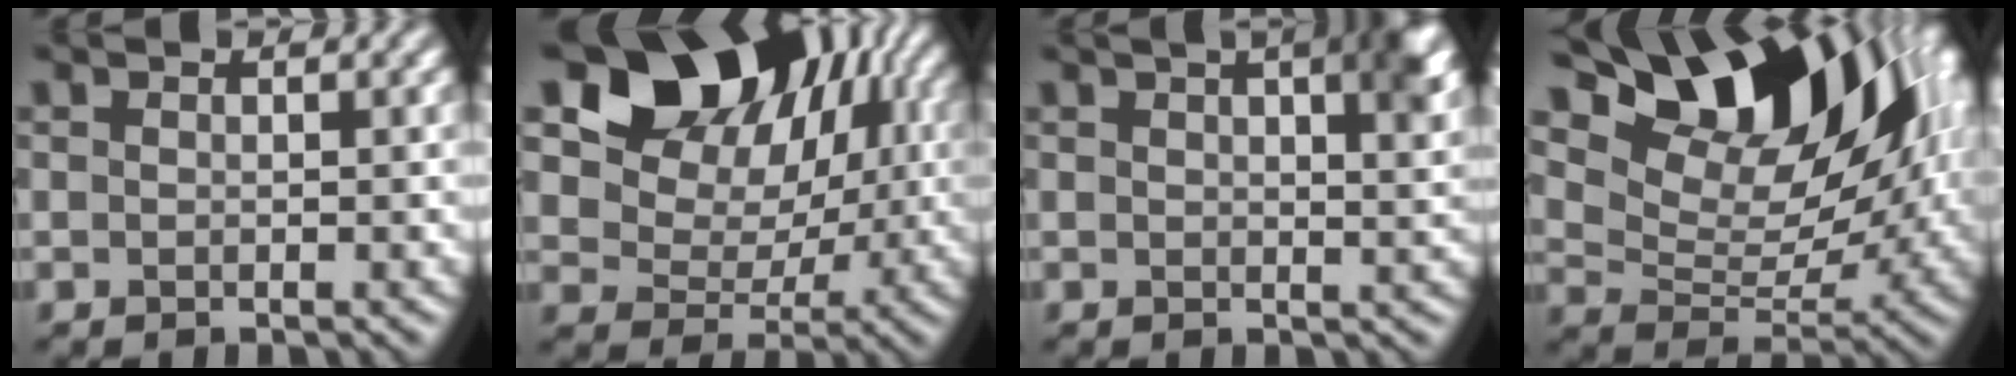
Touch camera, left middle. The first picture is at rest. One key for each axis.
{"total": 14.6, "fx": 5.7, "fy": 10.9, "fz": 7.9, "tx": -0.128, "ty": 0.051, "tz": 0.088}
{"total": 5.1, "fx": 2.2, "fy": 1.9, "fz": 4.2, "tx": -0.039, "ty": 0.012, "tz": 0.031}
{"total": 16.1, "fx": 7.8, "fy": 9.1, "fz": 10.7, "tx": -0.170, "ty": 0.036, "tz": 0.126}